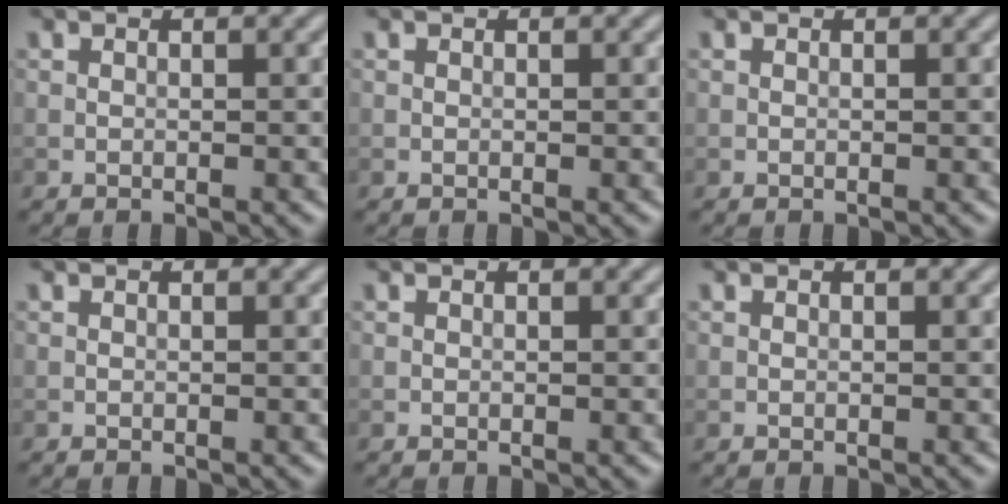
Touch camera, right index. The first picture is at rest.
{"total": 0.0}
{"total": 0.0}
{"total": 0.0}
{"total": 0.0}
{"total": 0.0}